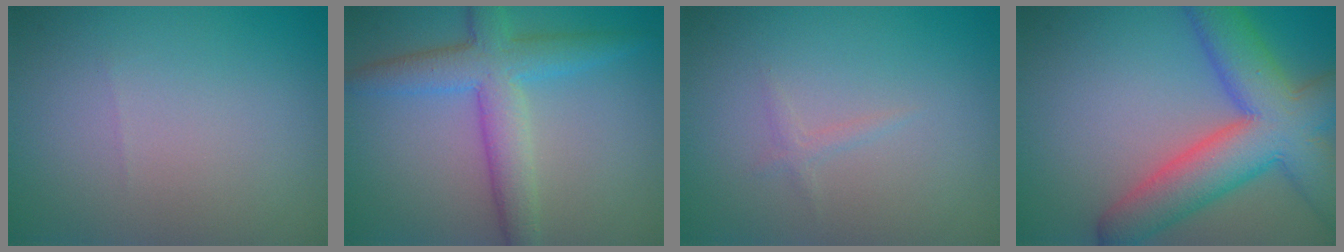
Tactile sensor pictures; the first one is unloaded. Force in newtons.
{"total": 5.3, "press": 5.3, "slide": 0.1}
{"total": 0.7, "press": 0.7, "slide": 0.0}
{"total": 10.1, "press": 10.1, "slide": 0.5}